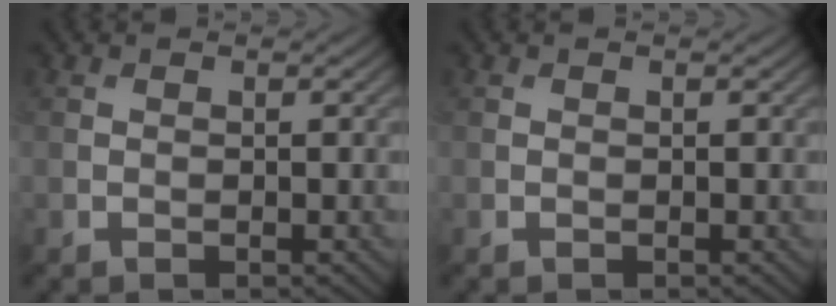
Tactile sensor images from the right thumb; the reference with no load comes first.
{"total": 0.0}